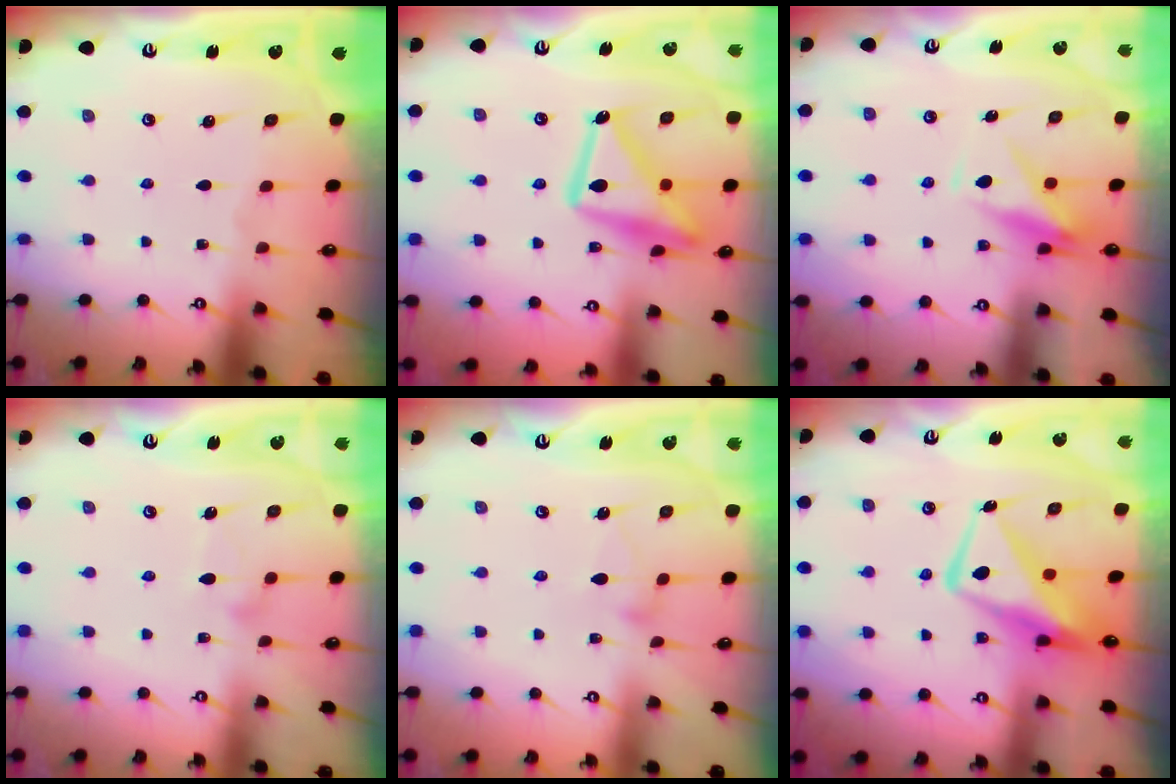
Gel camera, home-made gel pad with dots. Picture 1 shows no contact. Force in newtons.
{"total": 18.4, "press": 18.3, "slide": 1.4}
{"total": 9.3, "press": 9.2, "slide": 1.3}
{"total": 9.8, "press": 9.7, "slide": 0.5}
{"total": 6.6, "press": 6.6, "slide": 0.3}
{"total": 11.0, "press": 10.9, "slide": 1.0}